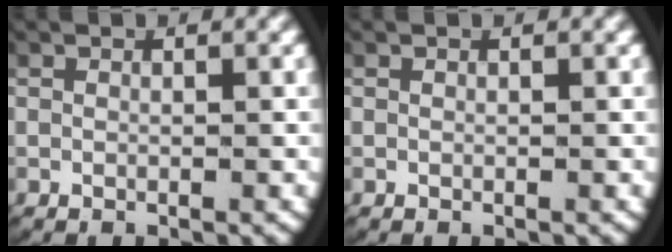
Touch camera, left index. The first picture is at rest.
{"total": 0.0}